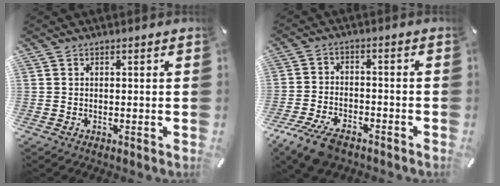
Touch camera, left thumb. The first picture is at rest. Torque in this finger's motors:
{"motor_torque": [0.32, 1.00, 0.50, 0.47, 0.15]}